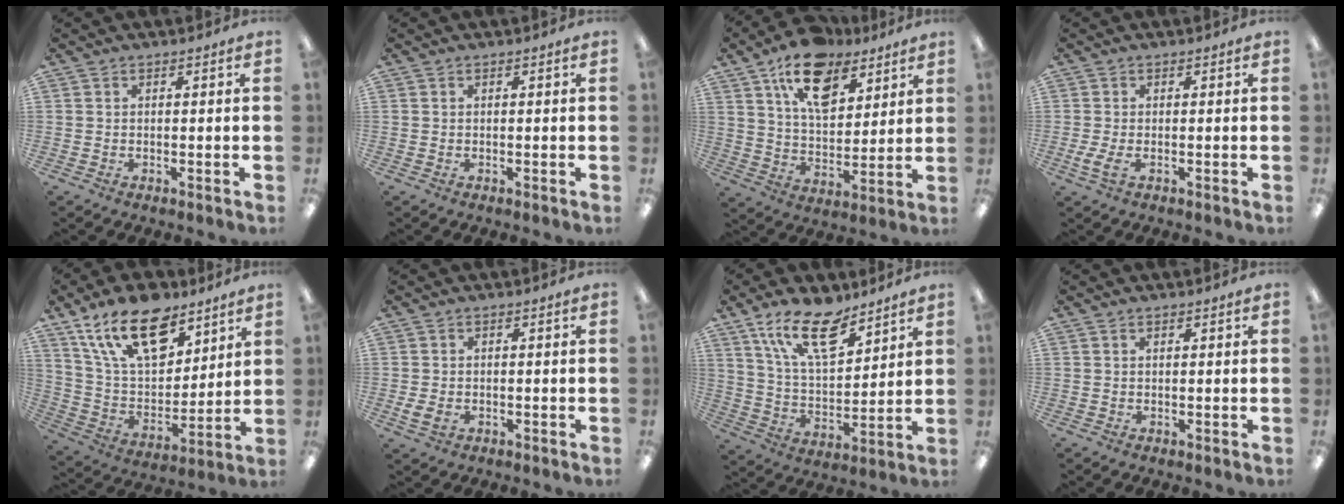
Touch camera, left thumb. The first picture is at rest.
{"total": 0.0}
{"total": 16.3, "force": [10.2, 8.7, 9.2], "torque": [-0.148, -0.040, 0.182]}
{"total": 3.5, "force": [-0.8, 1.4, 3.1], "torque": [-0.071, -0.004, -0.017]}
{"total": 20.2, "force": [12.4, 10.6, 12.0], "torque": [-0.212, -0.051, 0.224]}
{"total": 3.2, "force": [-0.7, 2.2, 2.3], "torque": [-0.044, -0.004, -0.016]}
{"total": 16.7, "force": [11.2, 7.1, 10.2], "torque": [-0.182, -0.046, 0.197]}
{"total": 0.8, "force": [0.5, 0.3, 0.5], "torque": [-0.011, 0.001, 0.010]}